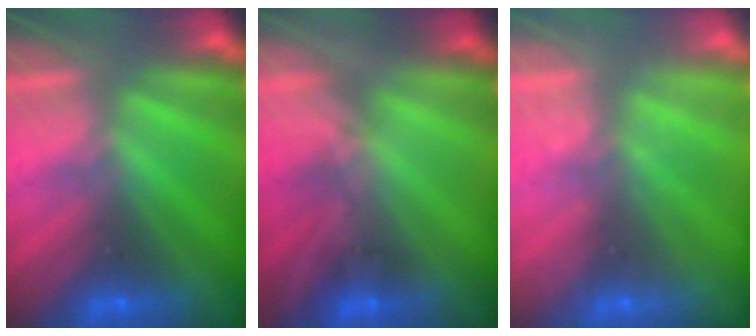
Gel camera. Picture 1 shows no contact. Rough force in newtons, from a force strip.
{"total": 1.6}
{"total": 2.1}